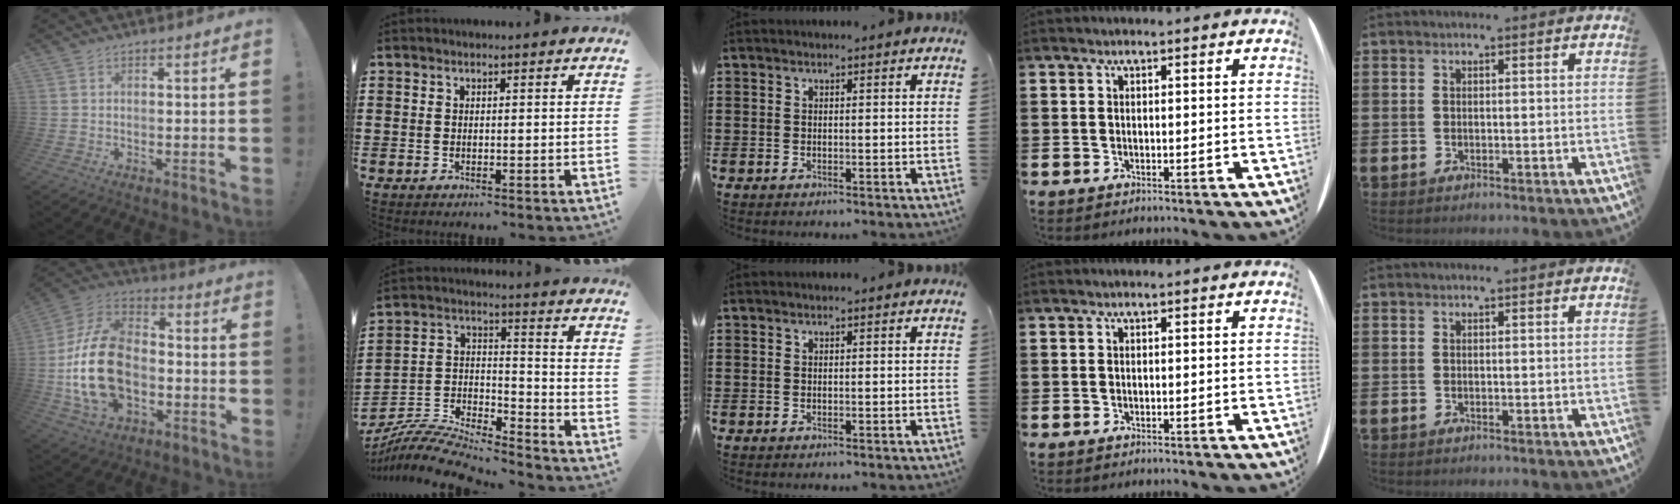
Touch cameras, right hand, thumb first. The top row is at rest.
{"thumb": {"total": 23.1, "force": [-3.5, 15.7, 16.6], "torque": [-0.310, 0.040, -0.042]}, "index": {"total": 8.5, "force": [-8.2, 1.2, 1.9], "torque": [-0.042, 0.003, -0.164]}}